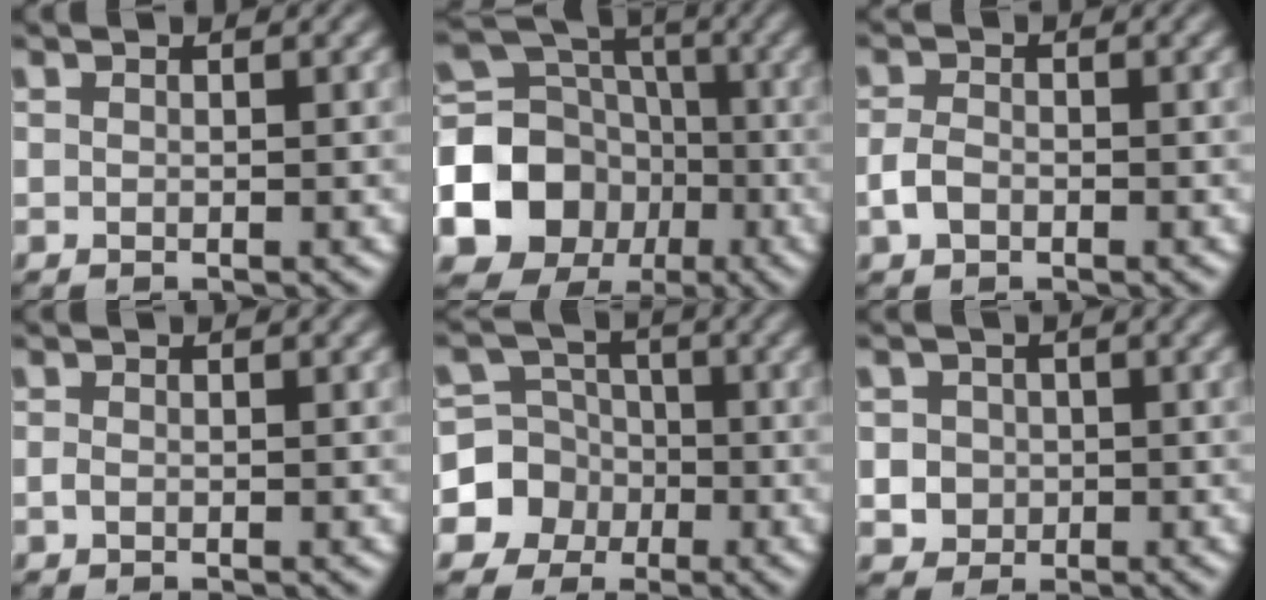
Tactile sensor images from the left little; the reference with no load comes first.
{"total": 11.1, "force": [-3.3, 9.4, 4.9], "torque": [-0.123, -0.013, -0.059]}
{"total": 1.9, "force": [-0.9, 1.2, 1.1], "torque": [-0.027, 0.004, -0.021]}
{"total": 0.5, "force": [-0.3, 0.2, 0.3], "torque": [-0.011, 0.001, -0.007]}
{"total": 6.0, "force": [-2.1, 5.5, 1.0], "torque": [-0.012, 0.006, -0.064]}
{"total": 3.4, "force": [-0.1, 3.2, 1.1], "torque": [-0.001, 0.022, -0.009]}